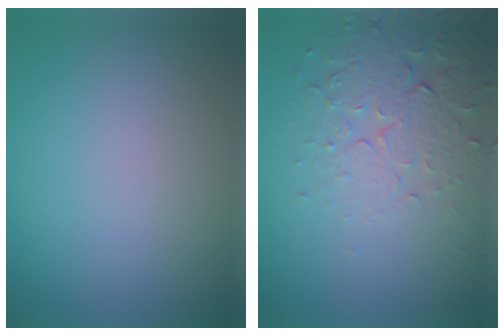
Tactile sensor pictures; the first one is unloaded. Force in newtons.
{"total": 5.1, "press": 3.6, "slide": 3.6}